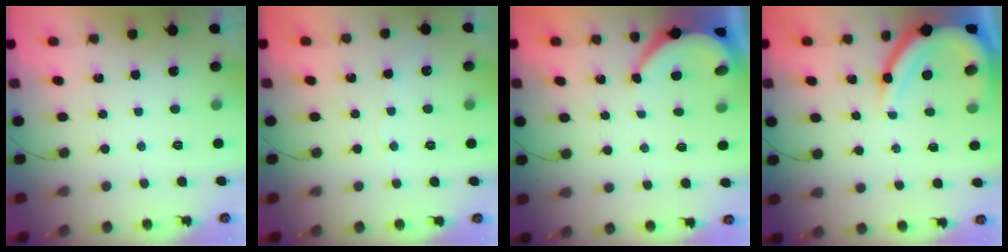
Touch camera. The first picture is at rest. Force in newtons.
{"total": 2.6, "press": 2.6, "slide": 0.3}
{"total": 4.5, "press": 4.5, "slide": 0.5}
{"total": 12.5, "press": 12.4, "slide": 1.5}